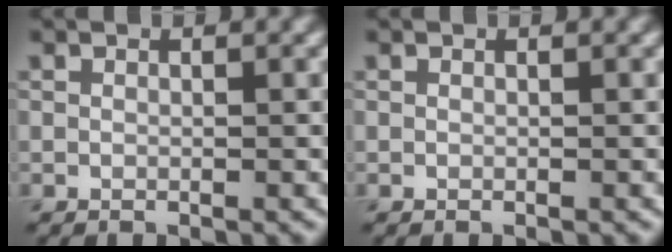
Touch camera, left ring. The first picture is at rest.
{"total": 0.0}